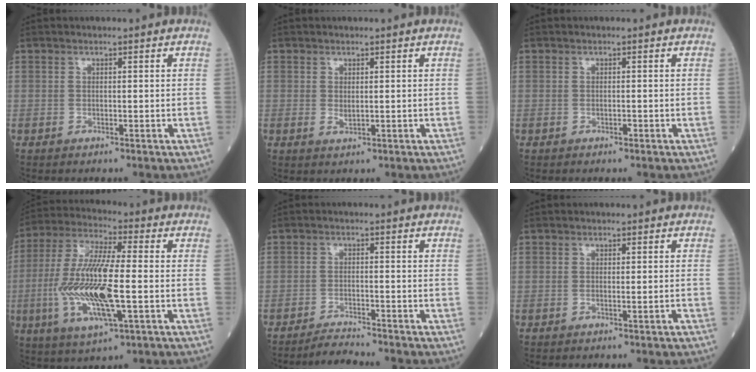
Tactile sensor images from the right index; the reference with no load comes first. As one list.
[{"total": 1.3, "force": [0.1, 0.7, 1.1], "torque": [-0.017, -0.005, 0.006]}, {"total": 0.6, "force": [-0.3, 0.2, 0.5], "torque": [-0.012, -0.001, -0.003]}, {"total": 16.5, "force": [-3.1, 3.0, 15.9], "torque": [-0.338, -0.011, -0.055]}, {"total": 3.3, "force": [-3.3, -0.7, 0.3], "torque": [-0.008, -0.018, -0.058]}, {"total": 0.9, "force": [-0.5, -0.2, 0.7], "torque": [-0.016, -0.002, -0.005]}]